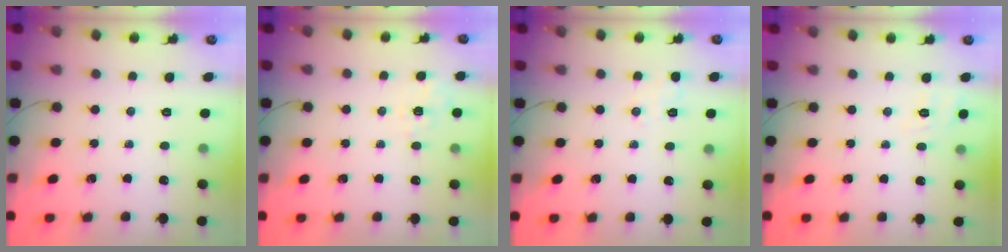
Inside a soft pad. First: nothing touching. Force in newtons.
{"total": 1.6, "press": 0.2, "slide": 1.6}
{"total": 1.4, "press": 0.7, "slide": 1.2}
{"total": 6.2, "press": 5.8, "slide": 2.3}